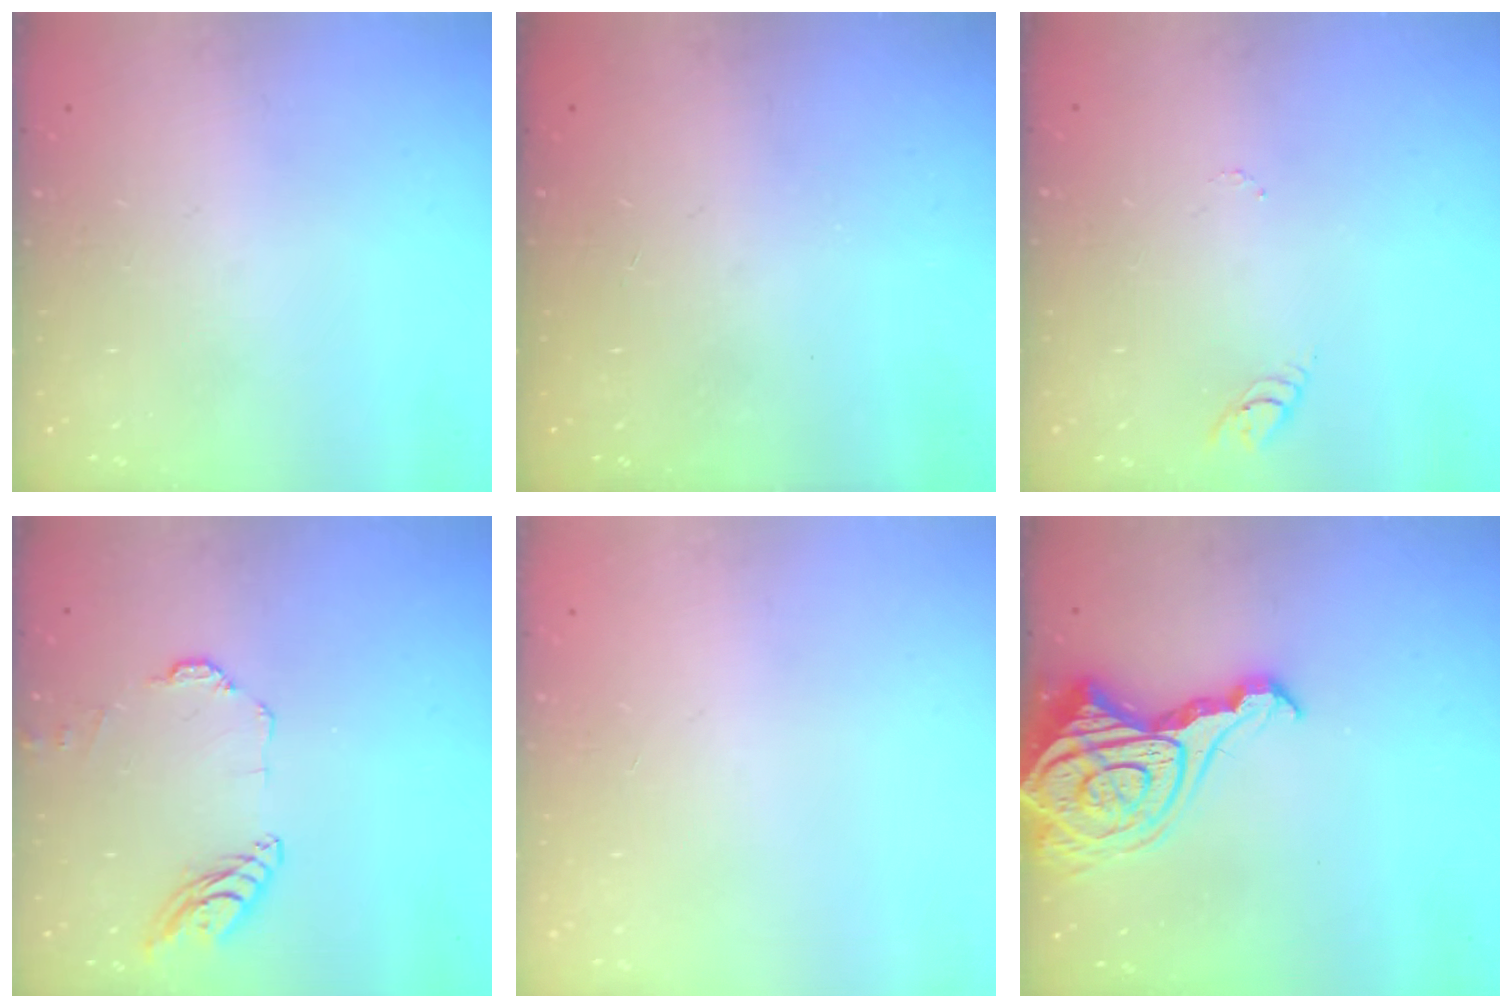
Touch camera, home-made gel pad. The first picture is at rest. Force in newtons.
{"total": 0.0}
{"total": 2.7, "press": 2.7, "slide": 0.2}
{"total": 10.0, "press": 9.9, "slide": 0.6}
{"total": 0.0}
{"total": 16.4, "press": 16.3, "slide": 1.9}